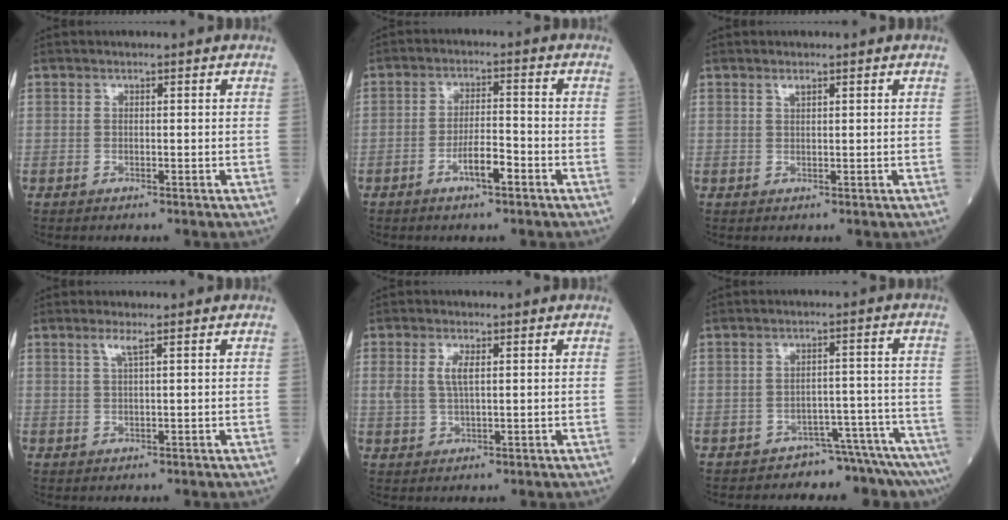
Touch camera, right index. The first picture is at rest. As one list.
[{"total": 4.7, "force": [-2.5, 0.9, 3.9], "torque": [-0.069, 0.001, -0.046]}, {"total": 0.9, "force": [0.7, 0.1, 0.6], "torque": [-0.013, -0.001, 0.013]}, {"total": 1.7, "force": [1.0, -0.2, 1.4], "torque": [-0.035, 0.001, 0.020]}, {"total": 3.5, "force": [1.0, 1.4, 3.1], "torque": [-0.071, 0.006, 0.023]}, {"total": 5.9, "force": [-5.8, 0.3, 0.3], "torque": [0.020, 0.053, -0.076]}]